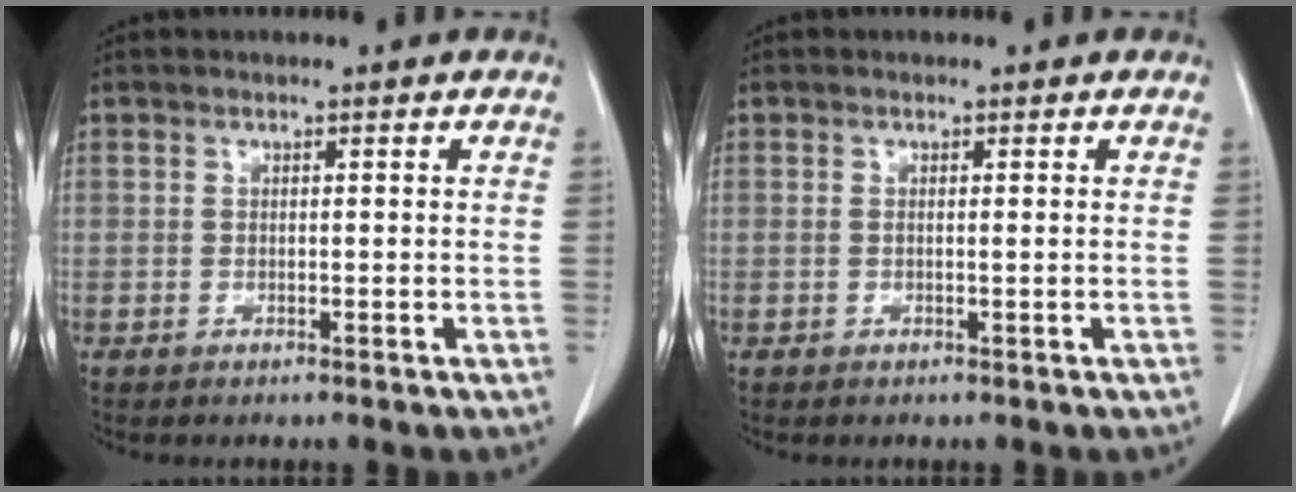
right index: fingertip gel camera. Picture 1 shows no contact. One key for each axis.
{"total": 0.6, "fx": 0.0, "fy": 0.0, "fz": 0.5, "tx": -0.013, "ty": -0.002, "tz": 0.001}